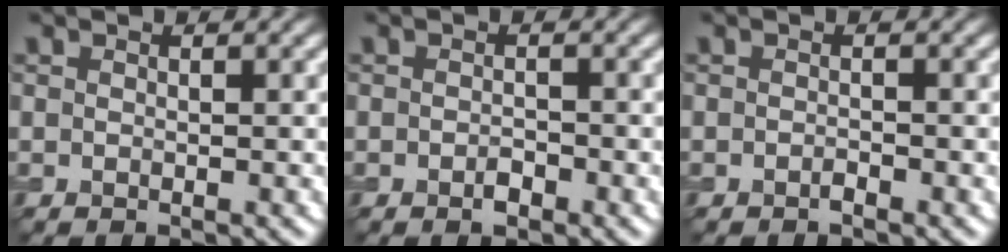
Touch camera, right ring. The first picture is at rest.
{"total": 1.1, "force": [-0.6, 0.5, 0.7], "torque": [-0.012, -0.001, -0.011]}
{"total": 0.5, "force": [-0.4, 0.1, 0.3], "torque": [-0.004, 0.002, -0.009]}